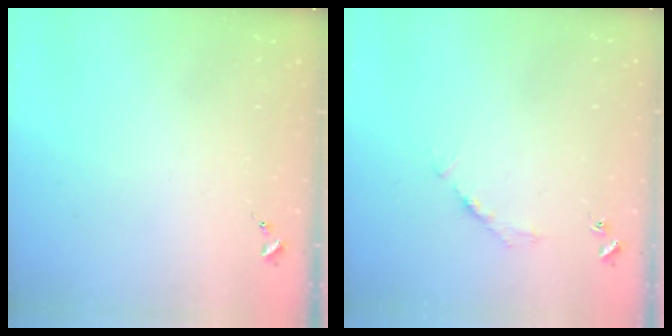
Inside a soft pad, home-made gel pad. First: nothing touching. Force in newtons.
{"total": 2.7, "press": 2.7, "slide": 0.4}